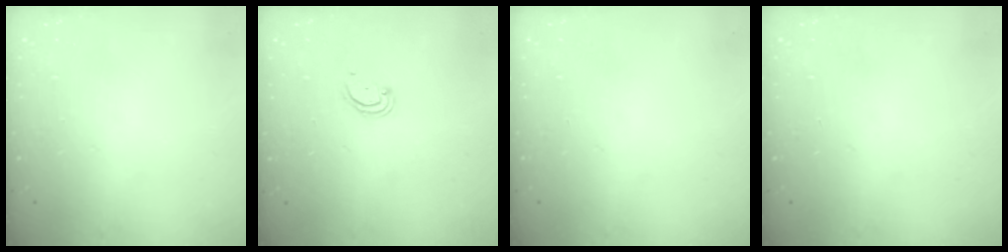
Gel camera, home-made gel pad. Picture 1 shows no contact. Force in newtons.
{"total": 2.4, "press": 2.4, "slide": 0.2}
{"total": 0.0}
{"total": 0.0}